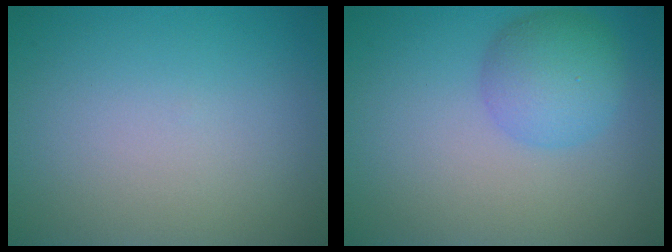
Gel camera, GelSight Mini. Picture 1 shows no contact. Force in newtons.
{"total": 4.0, "press": 3.9, "slide": 0.2}